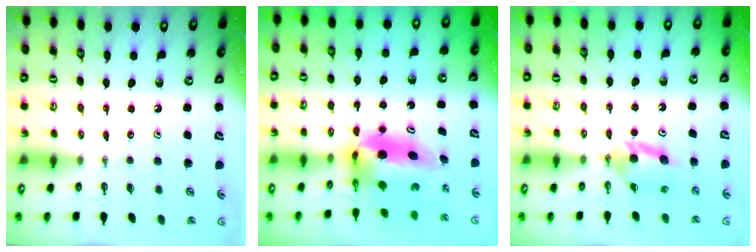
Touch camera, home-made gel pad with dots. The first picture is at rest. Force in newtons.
{"total": 9.9, "press": 9.2, "slide": 3.6}
{"total": 4.9, "press": 4.9, "slide": 0.2}